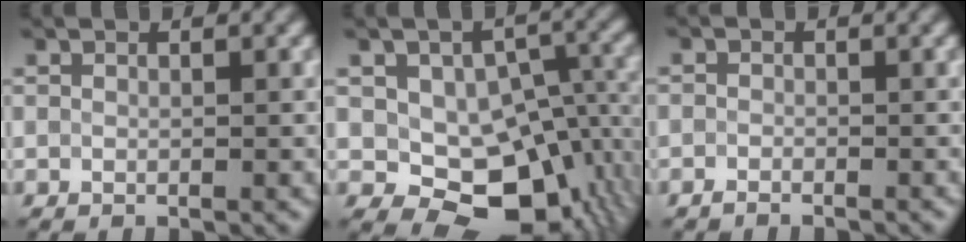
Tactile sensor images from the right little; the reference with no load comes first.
{"total": 11.7, "force": [-2.5, 8.5, 7.7], "torque": [-0.086, -0.014, -0.028]}
{"total": 1.8, "force": [-1.3, 1.1, -0.4], "torque": [0.018, -0.001, -0.029]}